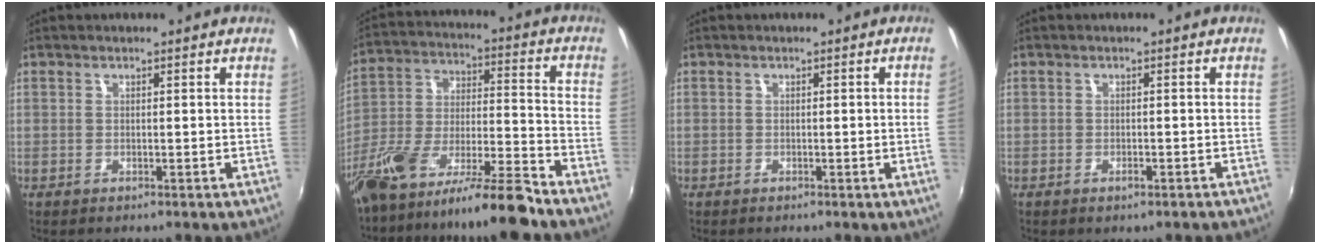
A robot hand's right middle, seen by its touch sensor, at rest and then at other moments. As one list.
[{"total": 16.8, "force": [-12.8, 1.6, 10.7], "torque": [-0.205, -0.026, -0.231]}, {"total": 1.5, "force": [-0.1, -0.9, 1.2], "torque": [-0.010, -0.010, 0.001]}, {"total": 1.5, "force": [-1.0, 0.8, 0.8], "torque": [-0.014, -0.003, -0.013]}]